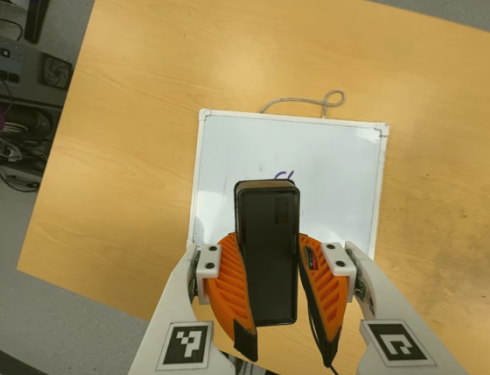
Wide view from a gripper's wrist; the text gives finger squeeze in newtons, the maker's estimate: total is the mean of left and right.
{"total": 8.9, "left": 7.7, "right": 10.2}